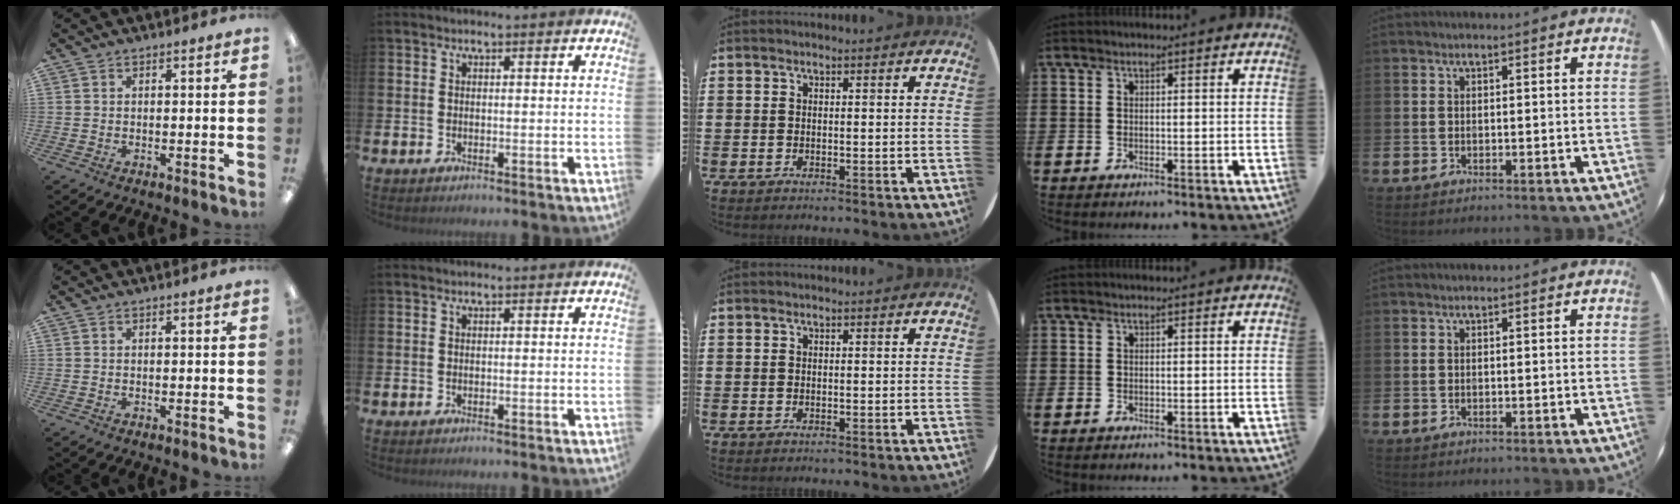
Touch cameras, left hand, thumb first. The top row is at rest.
{}